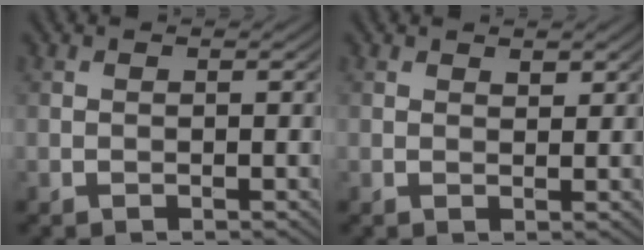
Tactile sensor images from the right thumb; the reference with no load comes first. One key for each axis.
{"total": 1.2, "fx": 0.9, "fy": 0.5, "fz": 0.6, "tx": -0.011, "ty": -0.002, "tz": 0.016}